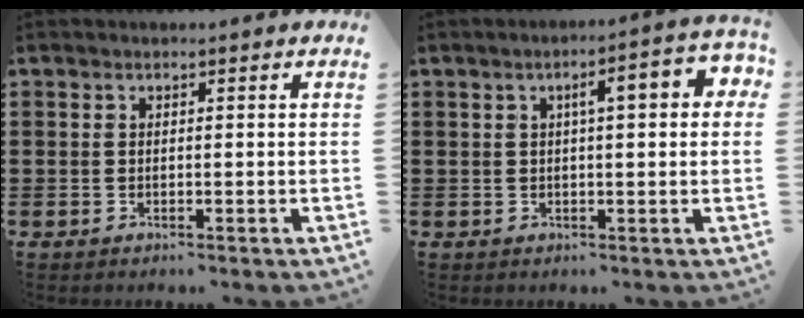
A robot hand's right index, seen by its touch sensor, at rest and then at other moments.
{"total": 5.5, "force": [1.1, 1.2, 5.2], "torque": [-0.075, 0.000, 0.010]}